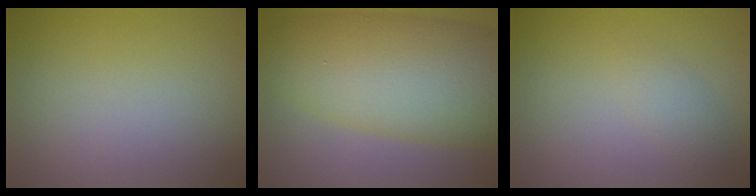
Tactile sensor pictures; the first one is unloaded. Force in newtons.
{"total": 10.7, "press": 10.7, "slide": 0.4}
{"total": 1.4, "press": 1.4, "slide": 0.1}